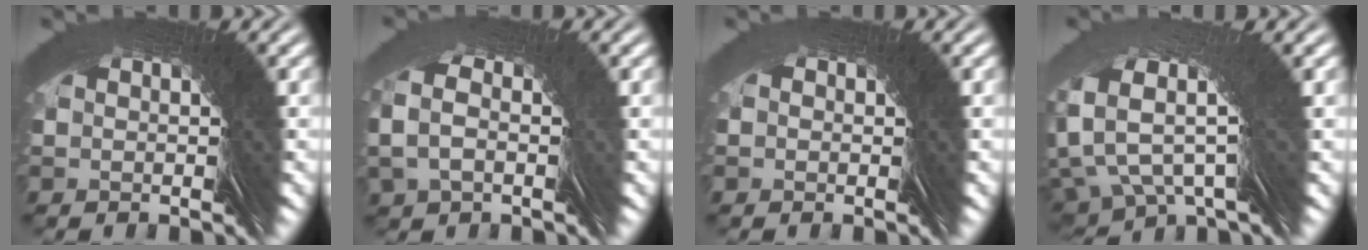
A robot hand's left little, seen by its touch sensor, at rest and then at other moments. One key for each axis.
{"total": 1.3, "fx": 1.1, "fy": 0.2, "fz": -0.8, "tx": 0.011, "ty": 0.031, "tz": 0.005}
{"total": 1.6, "fx": 0.1, "fy": 1.5, "fz": 0.5, "tx": -0.011, "ty": 0.001, "tz": -0.001}
{"total": 2.9, "fx": 2.7, "fy": -0.9, "fz": 0.2, "tx": -0.020, "ty": 0.034, "tz": 0.032}